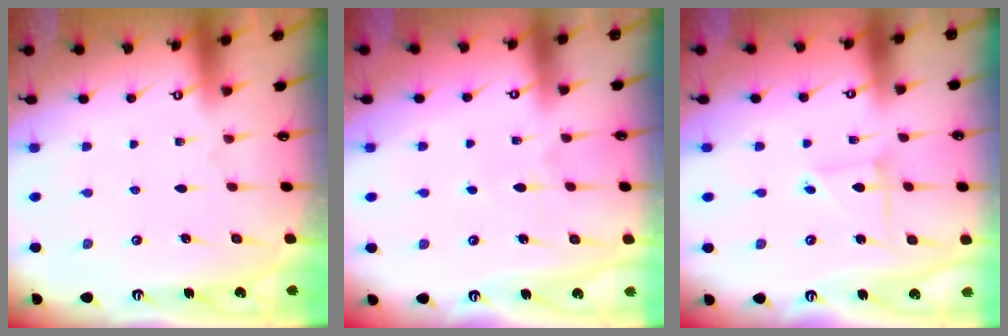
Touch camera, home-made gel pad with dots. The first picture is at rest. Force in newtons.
{"total": 4.3, "press": 4.2, "slide": 0.4}
{"total": 2.8, "press": 2.8, "slide": 0.3}